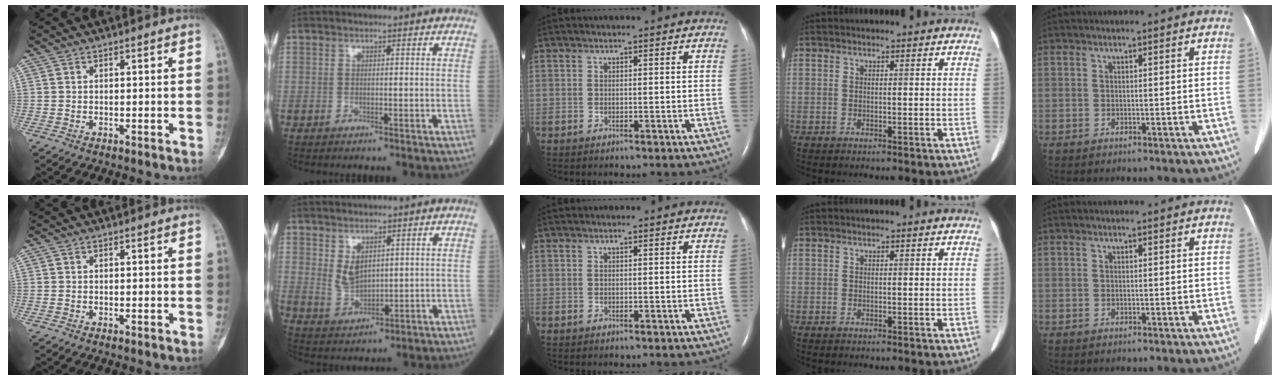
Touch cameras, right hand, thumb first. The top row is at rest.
{"index": {"total": 4.0, "force": [1.6, 2.5, 2.8], "torque": [-0.060, -0.003, 0.043]}}